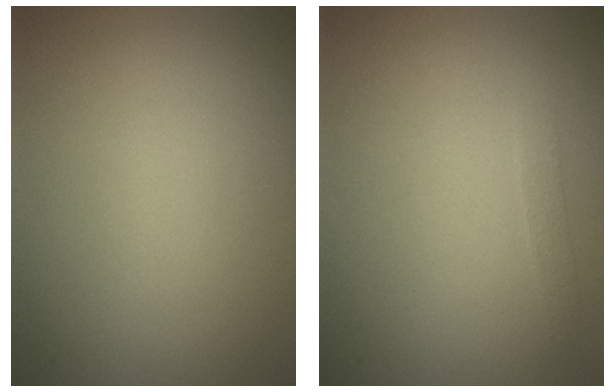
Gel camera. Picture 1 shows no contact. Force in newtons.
{"total": 0.8, "press": 0.8, "slide": 0.1}